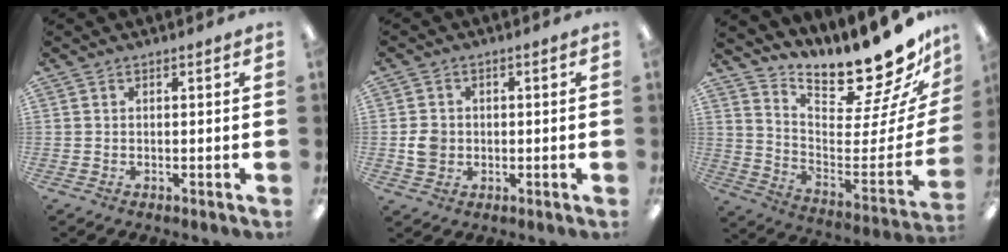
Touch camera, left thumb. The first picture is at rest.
{"total": 4.4, "force": [-0.4, 3.9, 2.0], "torque": [-0.035, 0.003, -0.010]}
{"total": 19.0, "force": [17.2, 3.8, 7.2], "torque": [-0.069, -0.166, 0.276]}